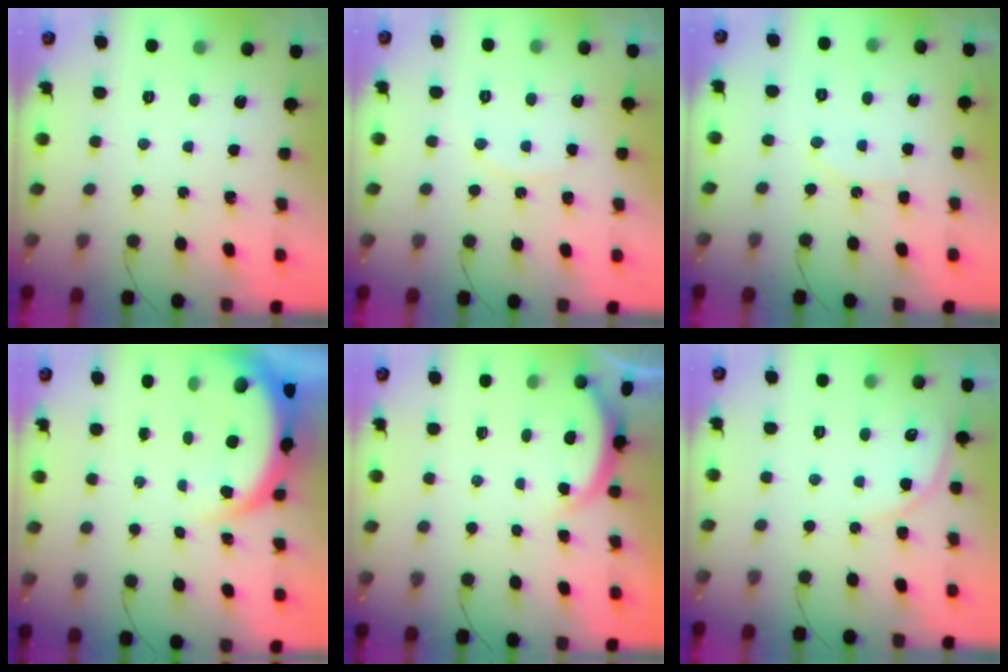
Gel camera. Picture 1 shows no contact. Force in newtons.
{"total": 7.0, "press": 7.0, "slide": 0.6}
{"total": 8.0, "press": 7.8, "slide": 2.0}
{"total": 5.5, "press": 5.5, "slide": 0.8}
{"total": 2.1, "press": 2.0, "slide": 0.3}
{"total": 4.6, "press": 4.6, "slide": 0.3}